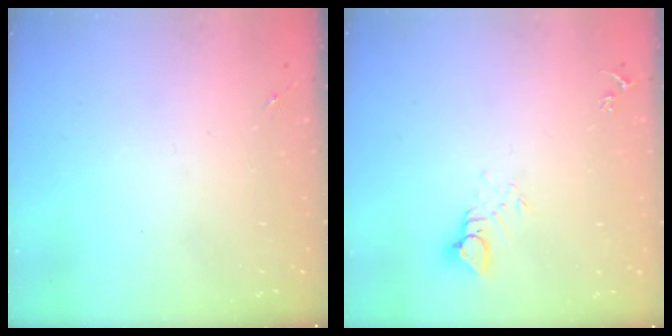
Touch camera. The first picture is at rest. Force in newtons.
{"total": 4.3, "press": 4.3, "slide": 0.3}